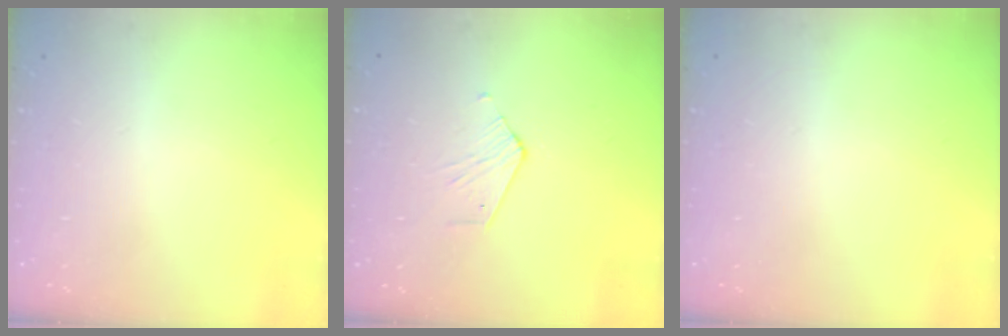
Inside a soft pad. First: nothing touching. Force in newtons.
{"total": 2.7, "press": 2.7, "slide": 0.3}
{"total": 0.0}